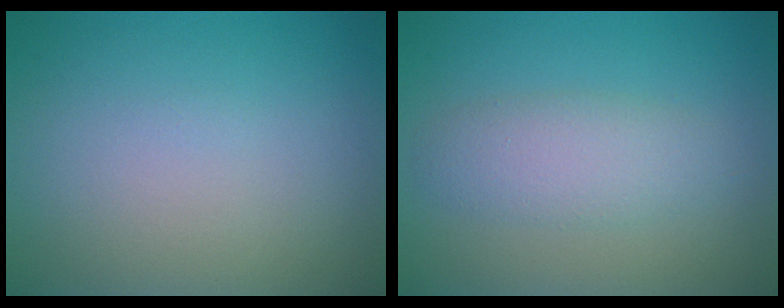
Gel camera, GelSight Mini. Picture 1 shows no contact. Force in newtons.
{"total": 3.3, "press": 3.3, "slide": 0.0}